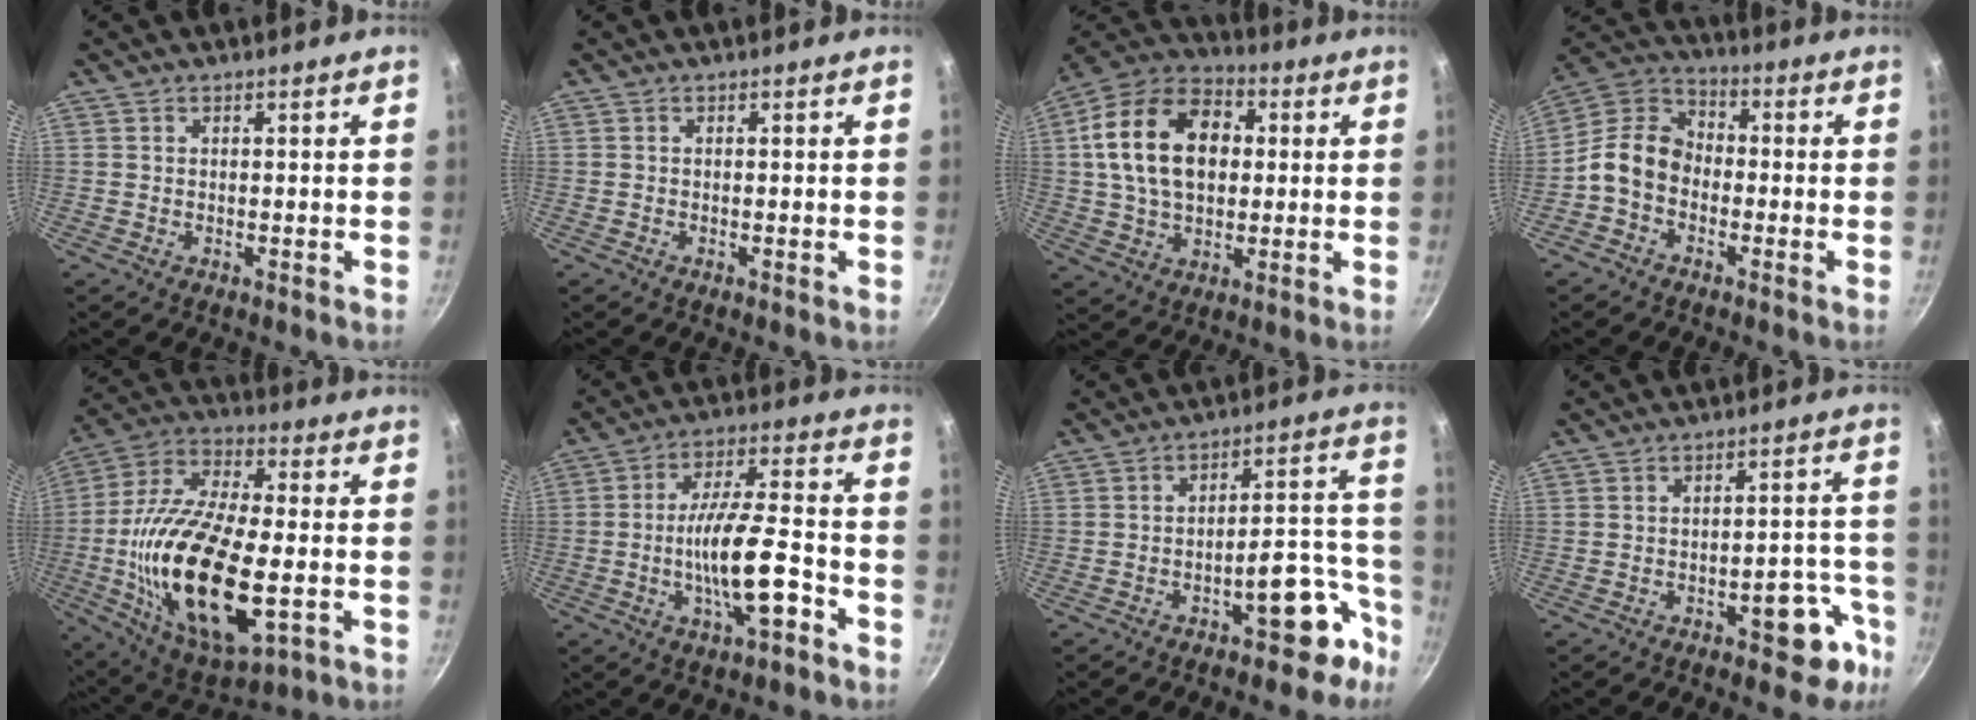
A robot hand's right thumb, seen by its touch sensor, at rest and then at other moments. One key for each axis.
{"total": 0.0}
{"total": 19.2, "fx": 2.9, "fy": 13.0, "fz": 13.8, "tx": -0.216, "ty": 0.023, "tz": 0.037}
{"total": 10.0, "fx": -2.8, "fy": 7.5, "fz": 5.9, "tx": -0.083, "ty": 0.047, "tz": -0.079}
{"total": 26.0, "fx": -4.3, "fy": 11.4, "fz": 22.9, "tx": -0.441, "ty": 0.013, "tz": -0.078}
{"total": 13.0, "fx": -4.7, "fy": 3.6, "fz": 11.6, "tx": -0.193, "ty": 0.029, "tz": -0.081}
{"total": 11.0, "fx": -6.5, "fy": 4.8, "fz": 7.5, "tx": -0.039, "ty": 0.085, "tz": -0.083}
{"total": 8.7, "fx": -4.7, "fy": 4.3, "fz": 5.9, "tx": -0.028, "ty": 0.049, "tz": -0.048}